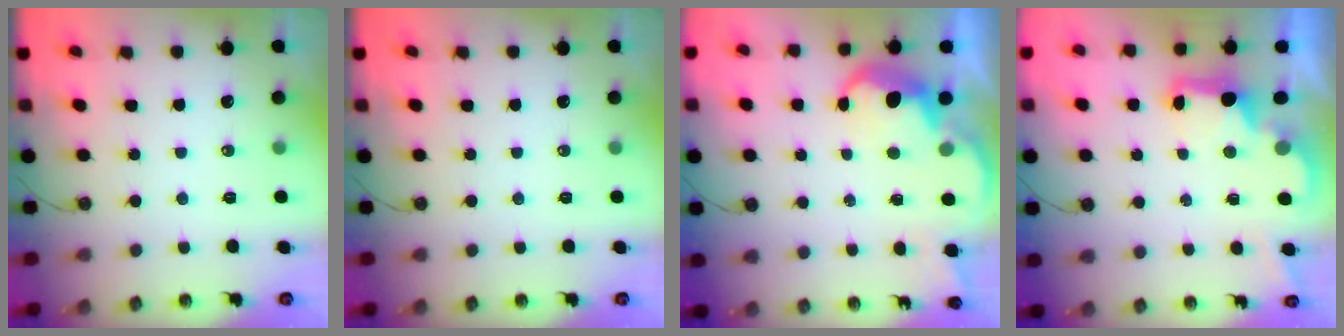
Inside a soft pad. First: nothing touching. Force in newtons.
{"total": 0.0}
{"total": 6.2, "press": 6.2, "slide": 0.5}
{"total": 3.0, "press": 2.9, "slide": 0.6}